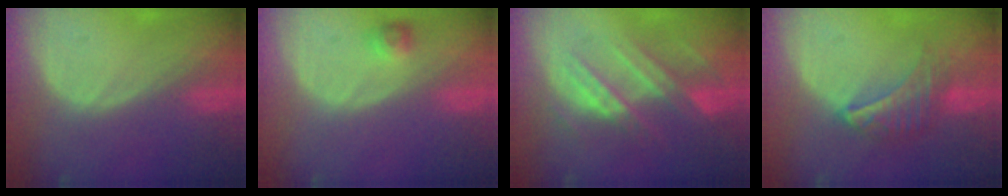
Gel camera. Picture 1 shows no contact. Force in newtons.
{"total": 2.4, "press": 2.2, "slide": 0.9}
{"total": 9.0, "press": 7.8, "slide": 4.4}
{"total": 6.3, "press": 6.0, "slide": 2.1}